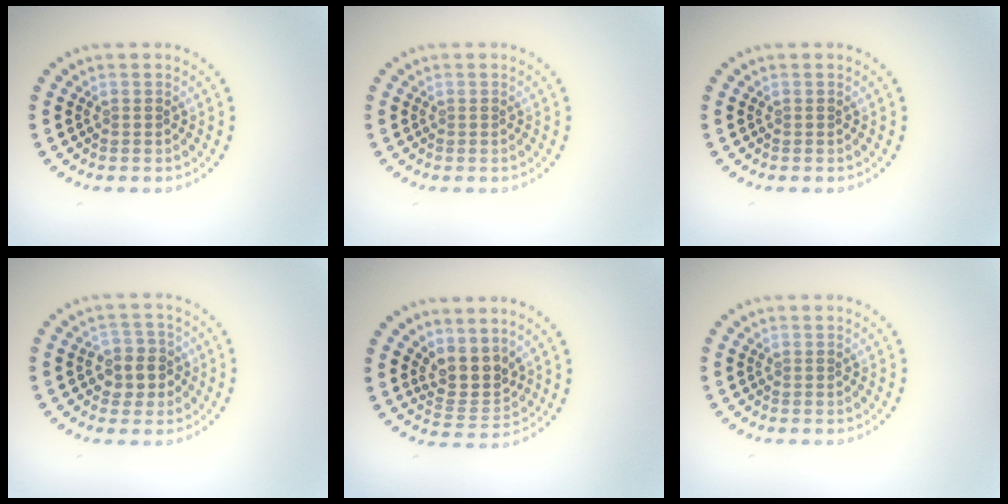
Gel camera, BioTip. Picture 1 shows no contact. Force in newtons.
{"total": 0.0}
{"total": 0.0}
{"total": 2.8, "press": 2.6, "slide": 1.0}
{"total": 3.2, "press": 2.5, "slide": 2.0}
{"total": 0.0}